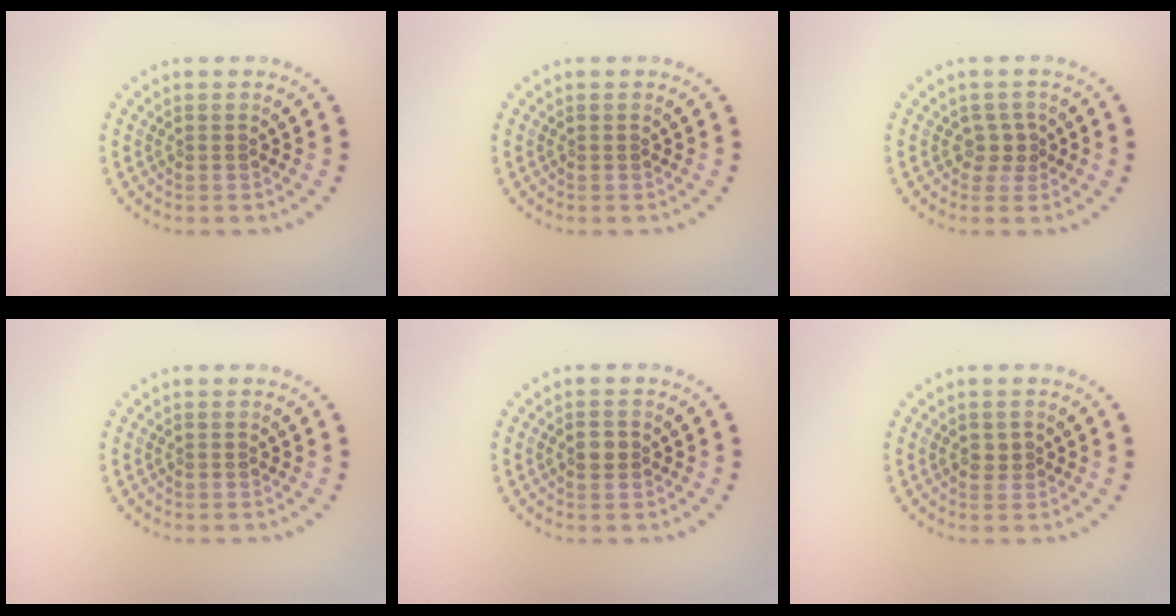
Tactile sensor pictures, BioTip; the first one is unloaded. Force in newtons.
{"total": 0.0}
{"total": 1.6, "press": 1.2, "slide": 1.1}
{"total": 0.0}
{"total": 1.6, "press": 1.5, "slide": 0.3}
{"total": 1.1, "press": 1.0, "slide": 0.4}